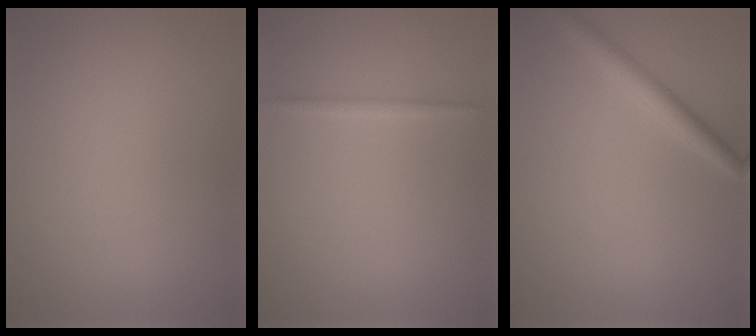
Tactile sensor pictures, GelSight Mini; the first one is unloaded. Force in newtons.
{"total": 0.7, "press": 0.7, "slide": 0.0}
{"total": 2.4, "press": 2.4, "slide": 0.1}